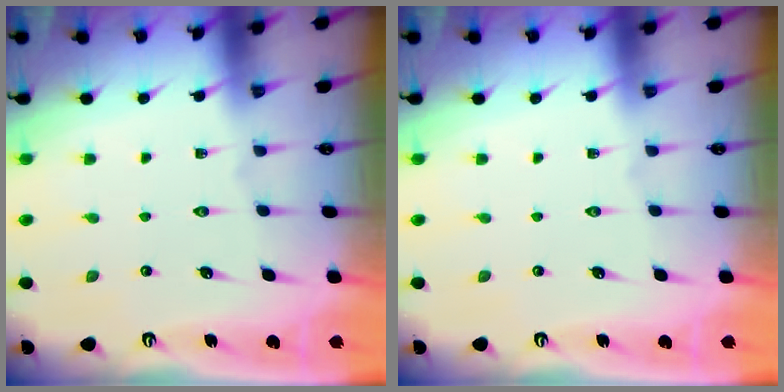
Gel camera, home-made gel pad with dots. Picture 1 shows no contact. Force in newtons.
{"total": 0.0}